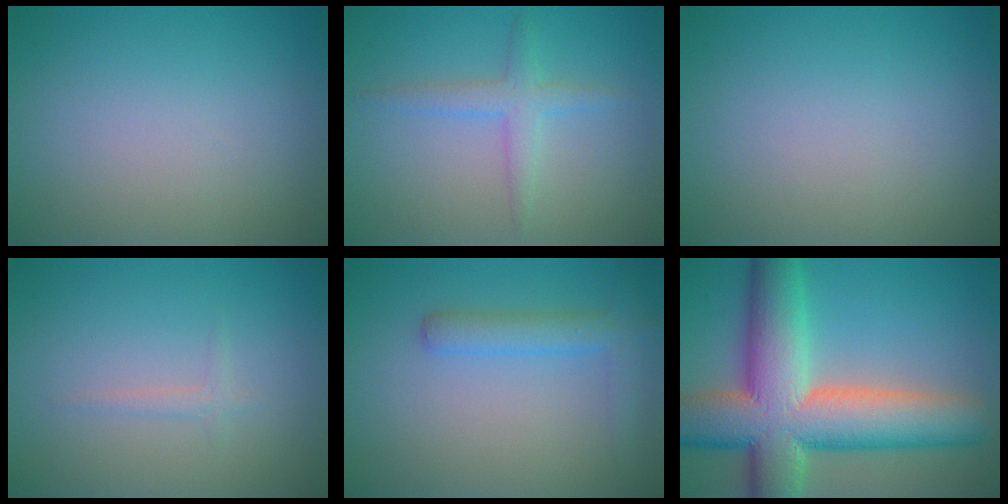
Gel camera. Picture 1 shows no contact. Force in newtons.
{"total": 2.3, "press": 2.3, "slide": 0.1}
{"total": 0.0}
{"total": 0.9, "press": 0.9, "slide": 0.1}
{"total": 2.9, "press": 2.9, "slide": 0.1}
{"total": 13.8, "press": 13.7, "slide": 0.9}